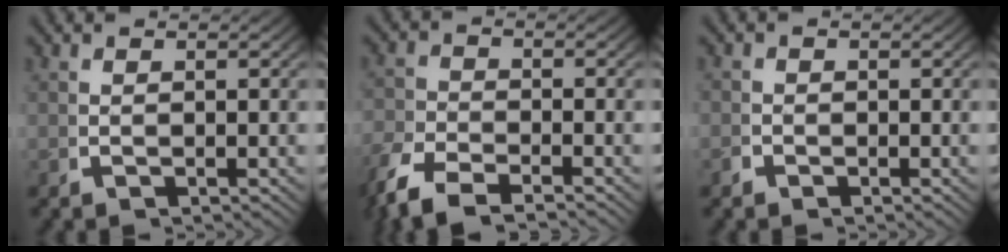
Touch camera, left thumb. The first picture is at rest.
{"total": 4.5, "force": [-3.5, 2.1, 2.0], "torque": [-0.047, -0.013, -0.058]}
{"total": 1.0, "force": [-0.5, 0.9, 0.0], "torque": [0.007, 0.001, -0.015]}